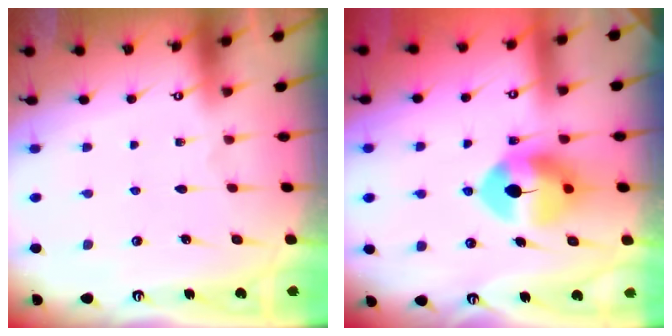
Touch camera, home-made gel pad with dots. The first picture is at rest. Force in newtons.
{"total": 8.8, "press": 8.7, "slide": 1.2}